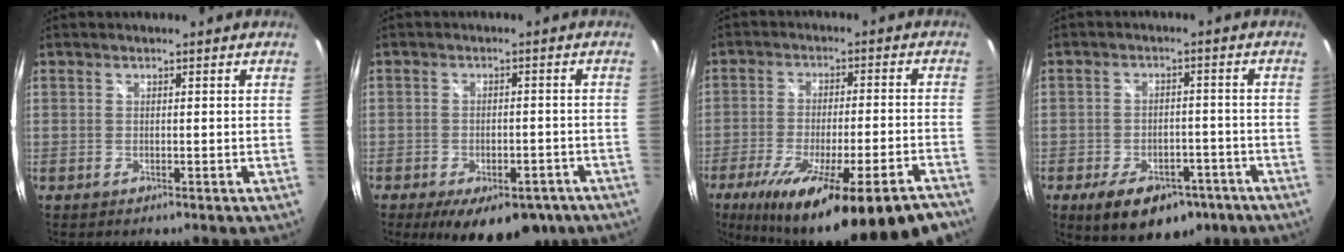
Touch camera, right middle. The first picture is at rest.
{"total": 13.4, "force": [-9.0, 6.4, 7.7], "torque": [-0.137, -0.008, -0.114]}
{"total": 23.4, "force": [-17.2, 3.5, 15.5], "torque": [-0.267, -0.067, -0.255]}
{"total": 12.9, "force": [-8.1, 7.1, 7.1], "torque": [-0.143, -0.004, -0.106]}